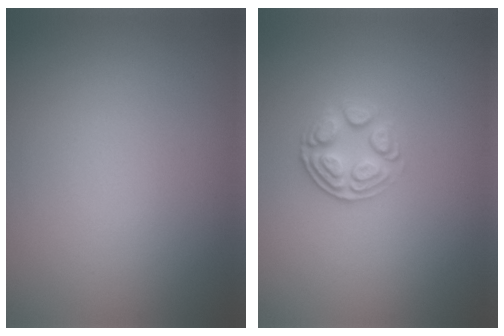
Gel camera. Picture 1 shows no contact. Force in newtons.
{"total": 2.7, "press": 2.4, "slide": 1.2}